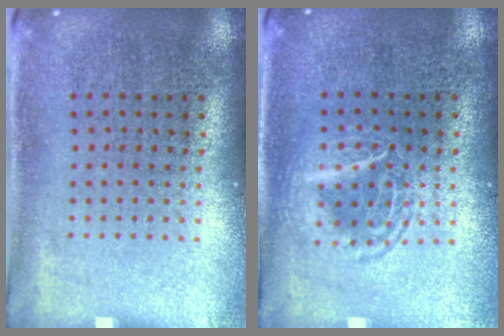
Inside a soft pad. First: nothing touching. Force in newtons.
{"total": 1.2, "press": 1.2, "slide": 0.1}